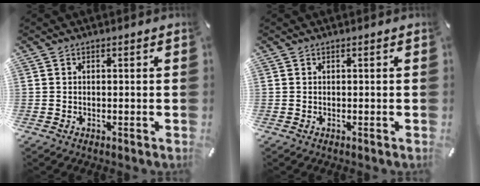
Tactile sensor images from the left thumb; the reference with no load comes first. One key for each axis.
{"total": 0.0}